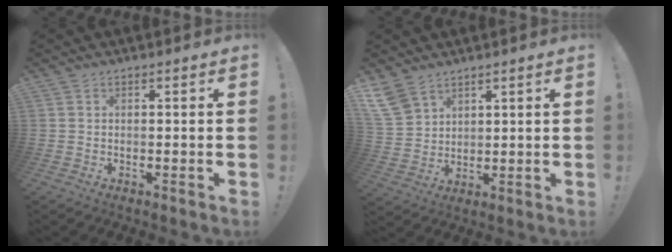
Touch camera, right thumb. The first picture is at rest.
{"total": 8.3, "force": [6.2, 4.7, 2.9], "torque": [-0.063, -0.033, 0.127]}